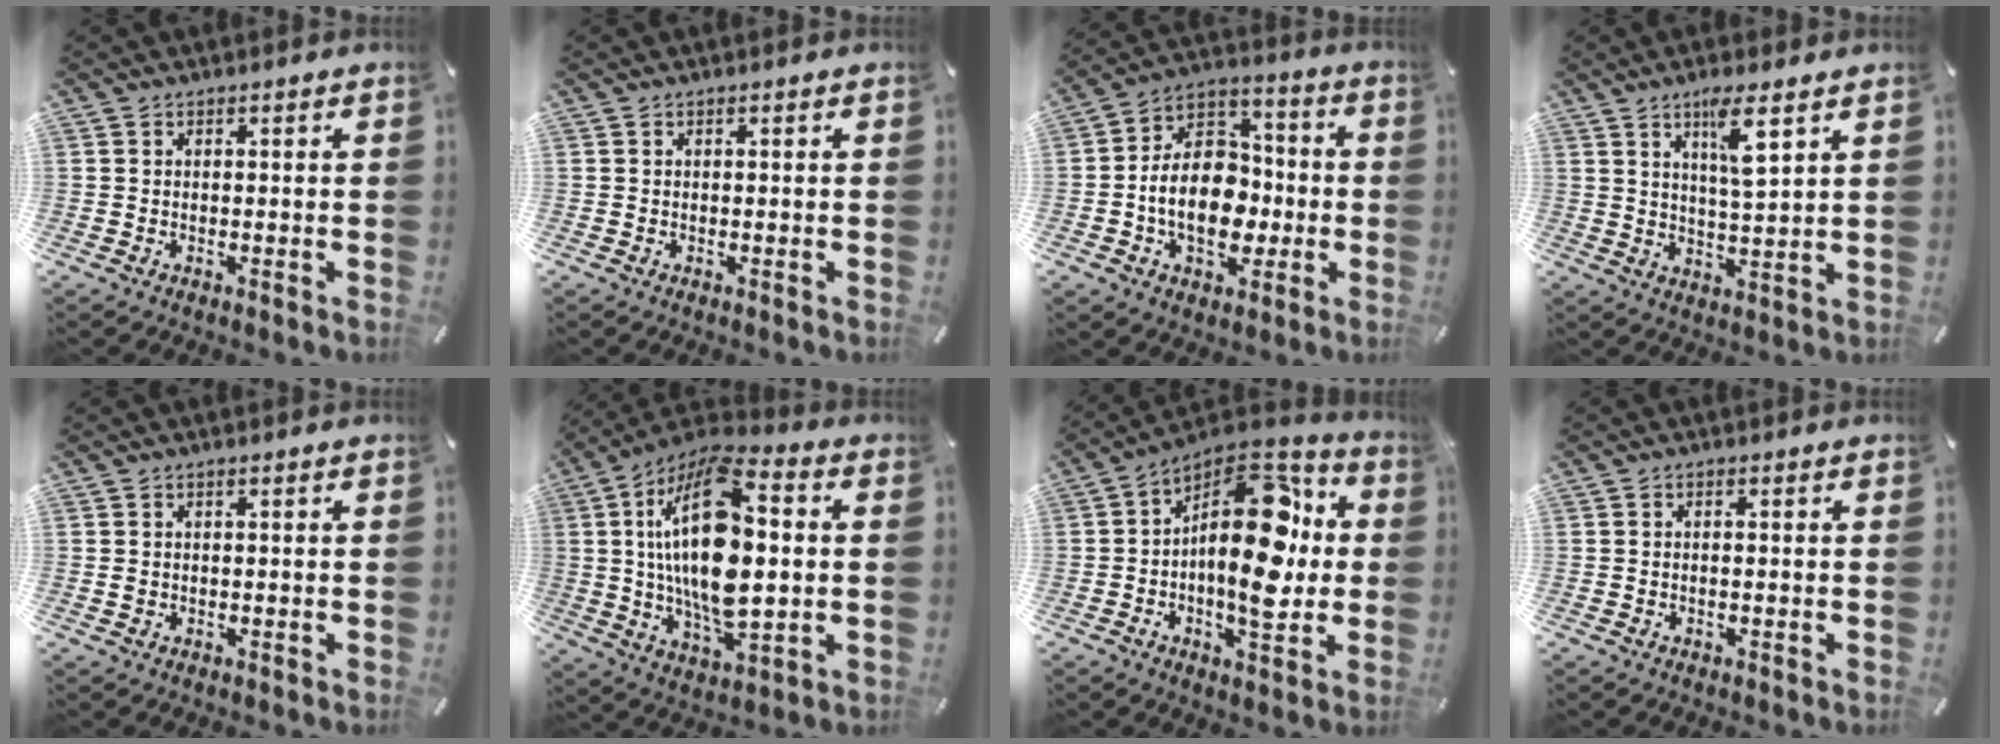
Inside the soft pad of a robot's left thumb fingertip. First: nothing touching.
{"total": 0.0}
{"total": 14.8, "force": [-3.3, 11.1, 9.2], "torque": [-0.171, 0.019, -0.056]}
{"total": 7.7, "force": [4.4, 1.3, 6.2], "torque": [-0.108, -0.019, 0.069]}
{"total": 0.6, "force": [-0.1, 0.5, 0.3], "torque": [-0.007, 0.002, -0.003]}
{"total": 23.3, "force": [2.2, 11.6, 20.1], "torque": [-0.411, -0.005, 0.033]}
{"total": 21.1, "force": [1.6, 11.3, 17.8], "torque": [-0.282, -0.018, 0.026]}
{"total": 0.9, "force": [-0.2, 0.1, 0.8], "torque": [-0.014, -0.001, -0.003]}